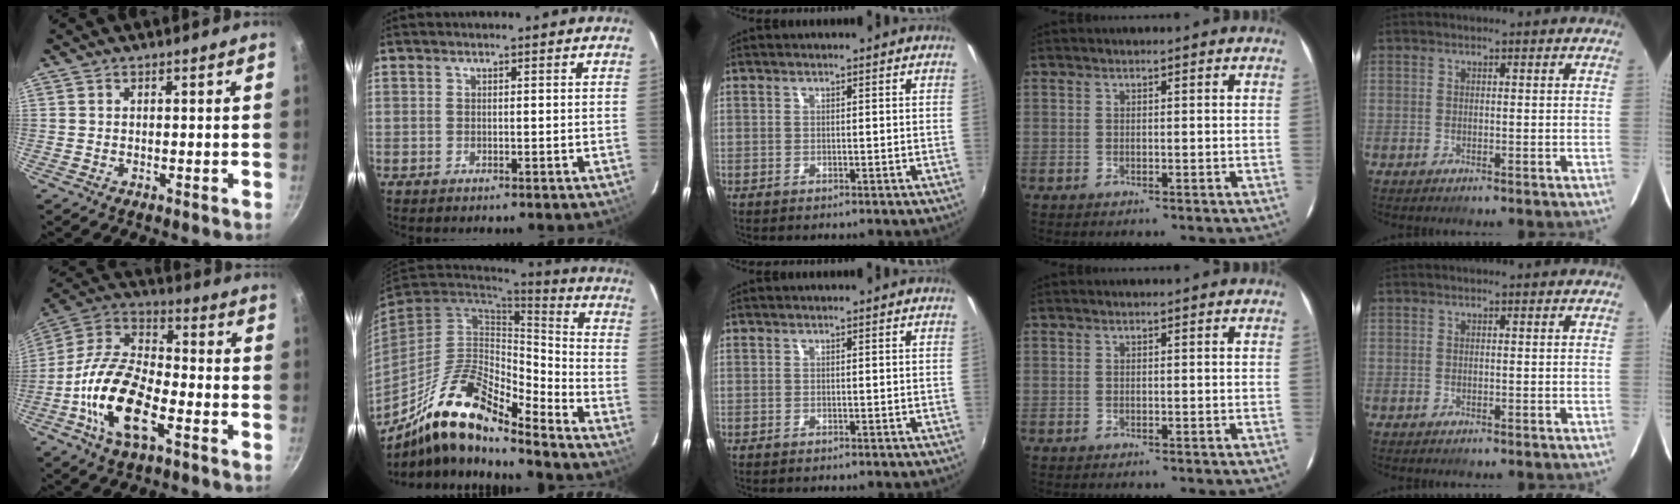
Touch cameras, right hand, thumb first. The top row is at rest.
{"thumb": {"total": 18.1, "force": [-6.3, 8.6, 14.6], "torque": [-0.274, 0.038, -0.139]}, "index": {"total": 17.5, "force": [-12.4, 4.8, 11.4], "torque": [-0.214, -0.013, -0.237]}}